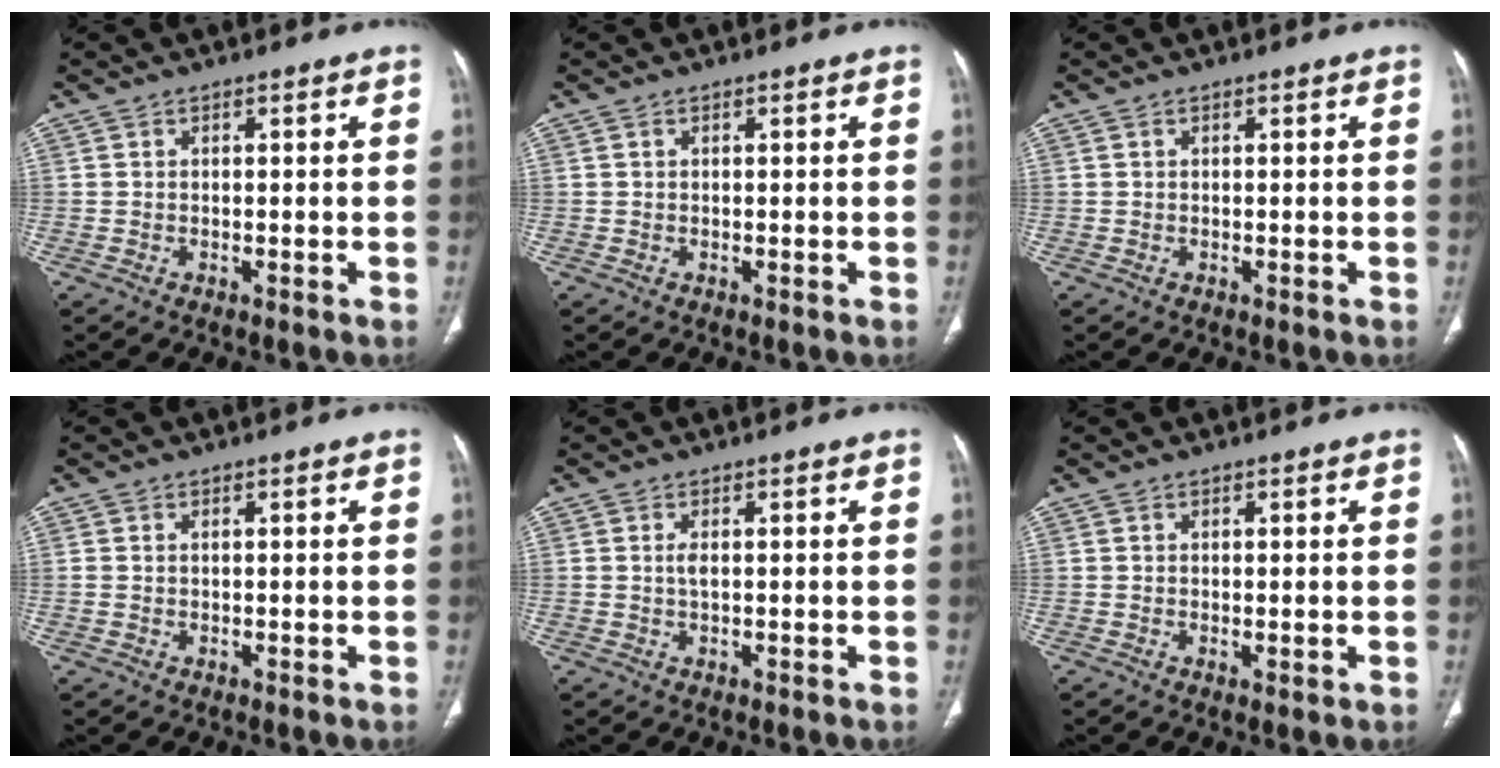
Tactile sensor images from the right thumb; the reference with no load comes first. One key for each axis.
{"total": 0.0}
{"total": 0.0}
{"total": 1.1, "fx": 0.0, "fy": 0.8, "fz": 0.8, "tx": -0.025, "ty": 0.009, "tz": 0.004}
{"total": 1.5, "fx": 0.1, "fy": 0.6, "fz": 1.3, "tx": -0.030, "ty": -0.001, "tz": 0.003}
{"total": 0.8, "fx": 0.0, "fy": 0.3, "fz": 0.7, "tx": -0.017, "ty": -0.006, "tz": 0.003}